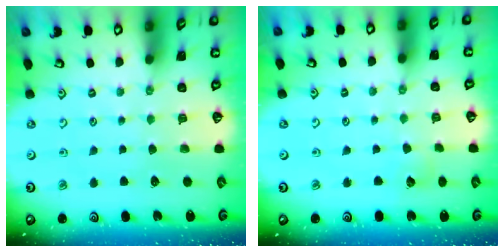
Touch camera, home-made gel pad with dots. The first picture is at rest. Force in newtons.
{"total": 3.0, "press": 3.0, "slide": 0.3}